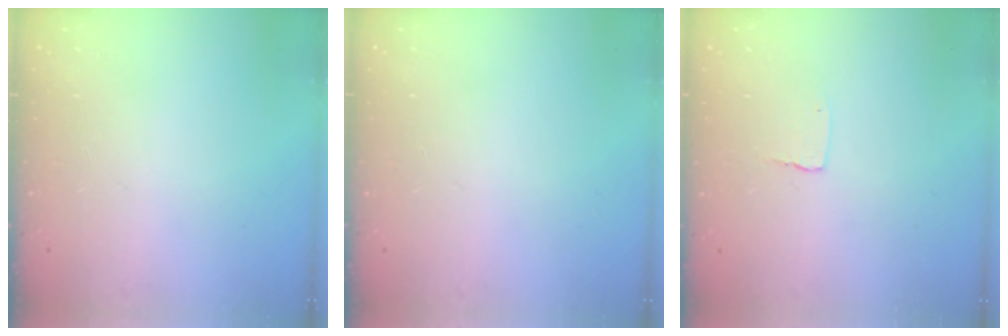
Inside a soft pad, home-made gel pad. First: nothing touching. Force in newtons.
{"total": 0.0}
{"total": 2.7, "press": 2.7, "slide": 0.2}